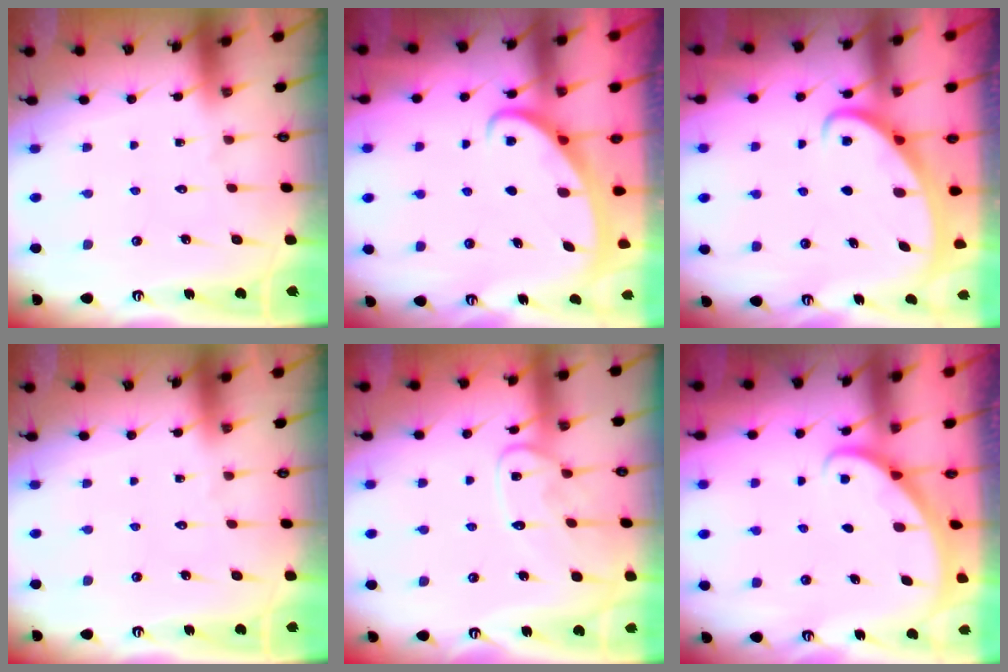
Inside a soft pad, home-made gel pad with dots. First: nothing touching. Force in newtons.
{"total": 2.6, "press": 2.6, "slide": 0.3}
{"total": 2.4, "press": 2.3, "slide": 0.3}
{"total": 0.0}
{"total": 11.3, "press": 11.2, "slide": 0.4}
{"total": 2.1, "press": 2.1, "slide": 0.1}